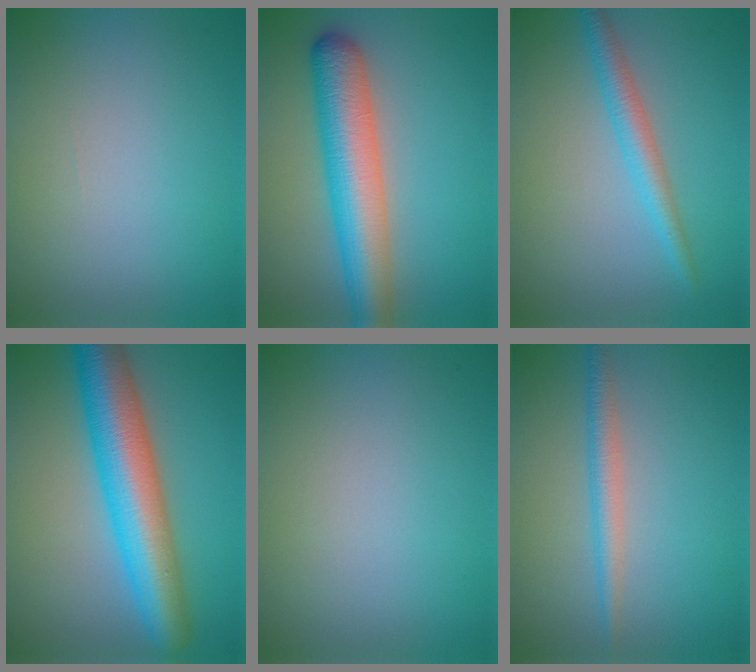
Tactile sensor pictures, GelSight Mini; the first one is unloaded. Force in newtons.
{"total": 7.5, "press": 7.5, "slide": 0.3}
{"total": 2.7, "press": 2.7, "slide": 0.1}
{"total": 9.5, "press": 9.5, "slide": 0.2}
{"total": 0.0}
{"total": 2.3, "press": 2.3, "slide": 0.1}